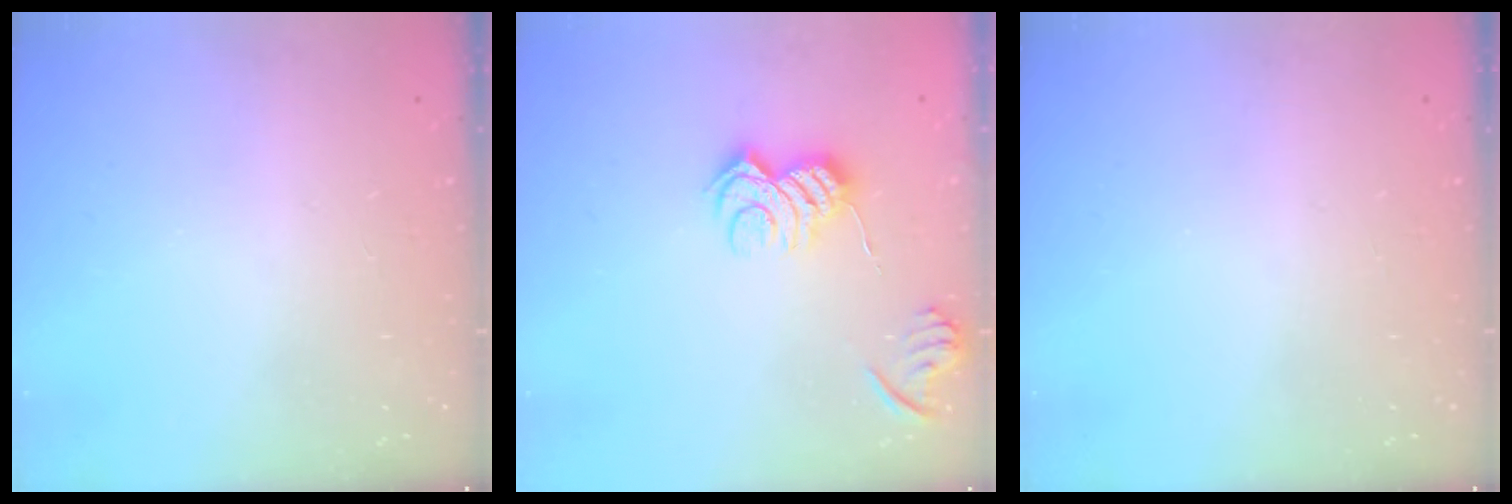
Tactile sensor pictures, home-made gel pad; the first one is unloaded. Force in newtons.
{"total": 10.7, "press": 10.7, "slide": 0.3}
{"total": 0.0}